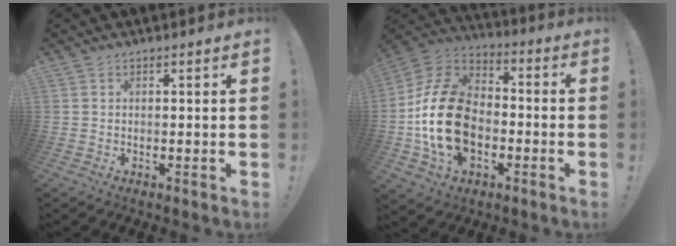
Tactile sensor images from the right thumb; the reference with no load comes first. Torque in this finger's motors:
{"motor_torque": [2.07, 2.94, 1.55, -1.22, 0.66]}